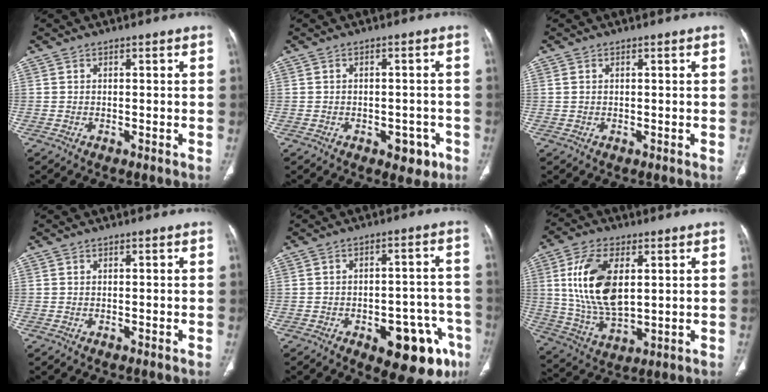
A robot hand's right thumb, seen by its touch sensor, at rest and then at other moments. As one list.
[{"total": 4.8, "force": [-2.3, 2.9, 3.0], "torque": [-0.015, 0.012, -0.024]}, {"total": 0.6, "force": [0.2, 0.4, 0.4], "torque": [-0.012, 0.011, 0.009]}, {"total": 0.0}, {"total": 16.3, "force": [-7.6, 7.2, 12.4], "torque": [-0.101, 0.043, -0.084]}, {"total": 16.0, "force": [3.4, 8.4, 13.2], "torque": [-0.254, -0.014, 0.074]}]